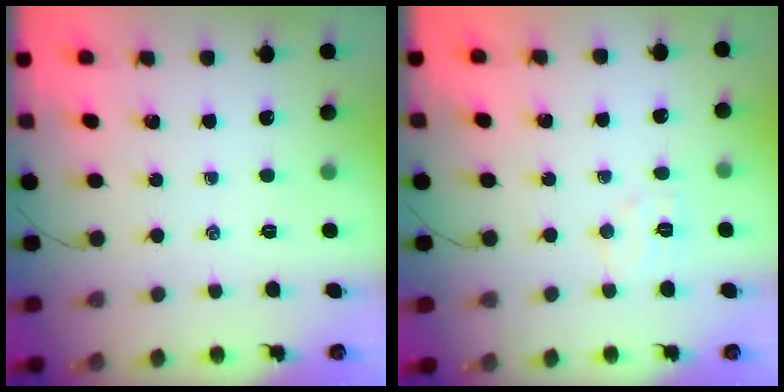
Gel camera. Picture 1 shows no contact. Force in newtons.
{"total": 5.0, "press": 4.9, "slide": 1.1}